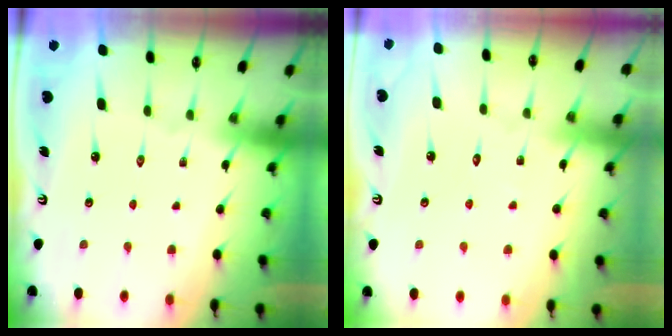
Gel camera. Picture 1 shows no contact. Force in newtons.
{"total": 3.8, "press": 3.8, "slide": 0.4}